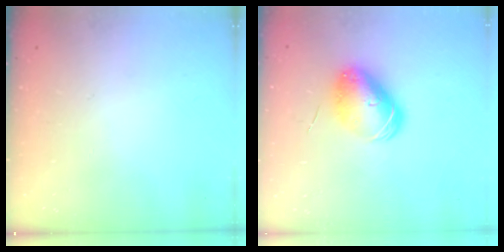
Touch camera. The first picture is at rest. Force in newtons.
{"total": 9.6, "press": 9.4, "slide": 1.7}